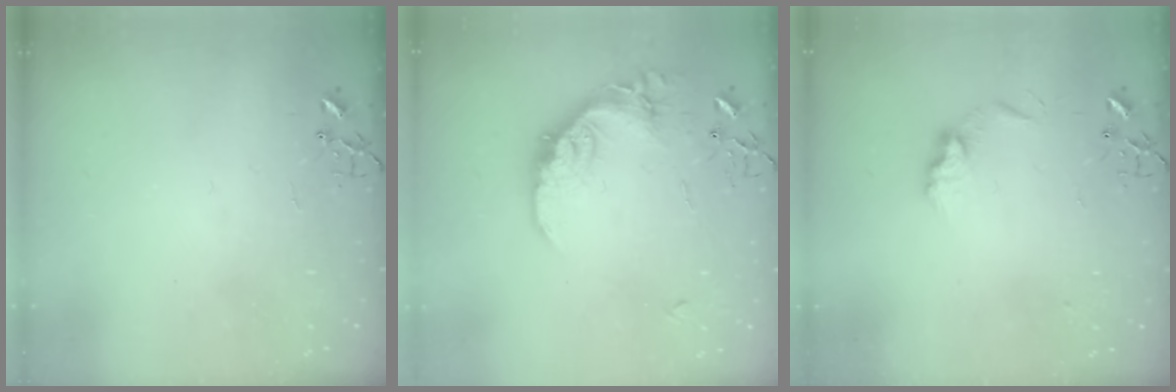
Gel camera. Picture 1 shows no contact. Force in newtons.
{"total": 18.0, "press": 17.9, "slide": 1.1}
{"total": 8.4, "press": 8.4, "slide": 0.3}